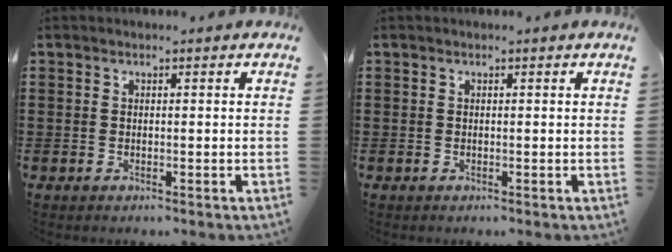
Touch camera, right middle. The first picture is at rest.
{"total": 0.0}